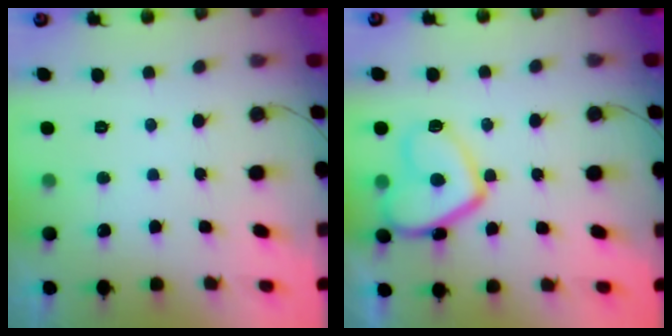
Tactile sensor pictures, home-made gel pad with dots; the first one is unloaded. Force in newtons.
{"total": 10.9, "press": 10.9, "slide": 0.8}